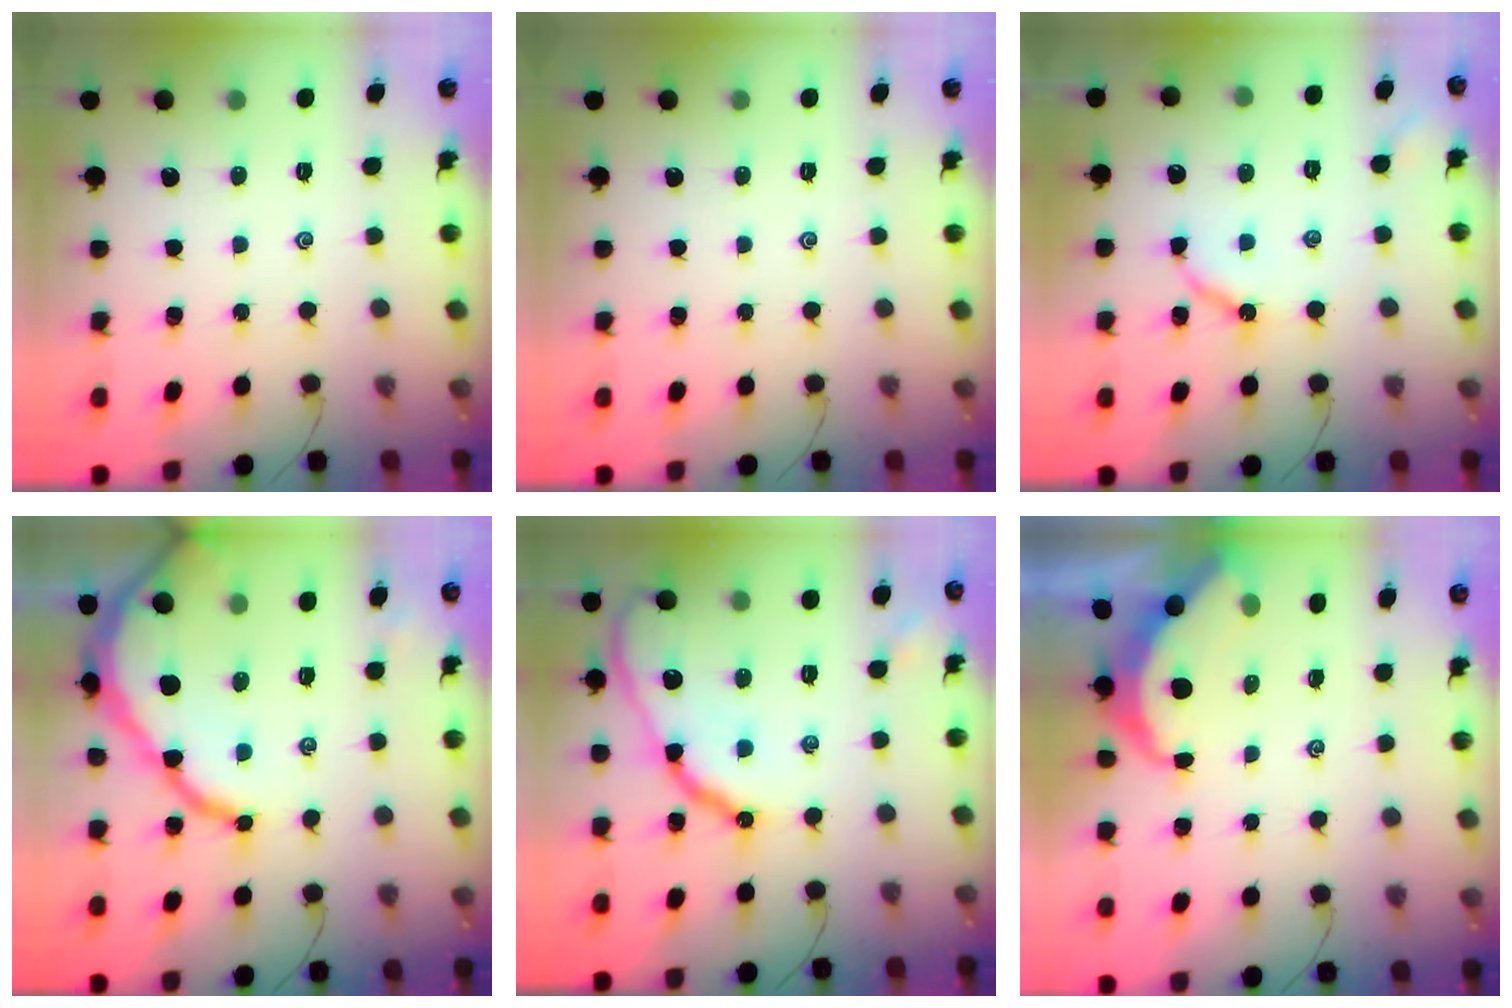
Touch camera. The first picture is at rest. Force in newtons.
{"total": 0.0}
{"total": 6.5, "press": 6.5, "slide": 0.6}
{"total": 16.4, "press": 16.3, "slide": 1.8}
{"total": 14.0, "press": 13.9, "slide": 1.3}
{"total": 5.1, "press": 5.0, "slide": 0.5}